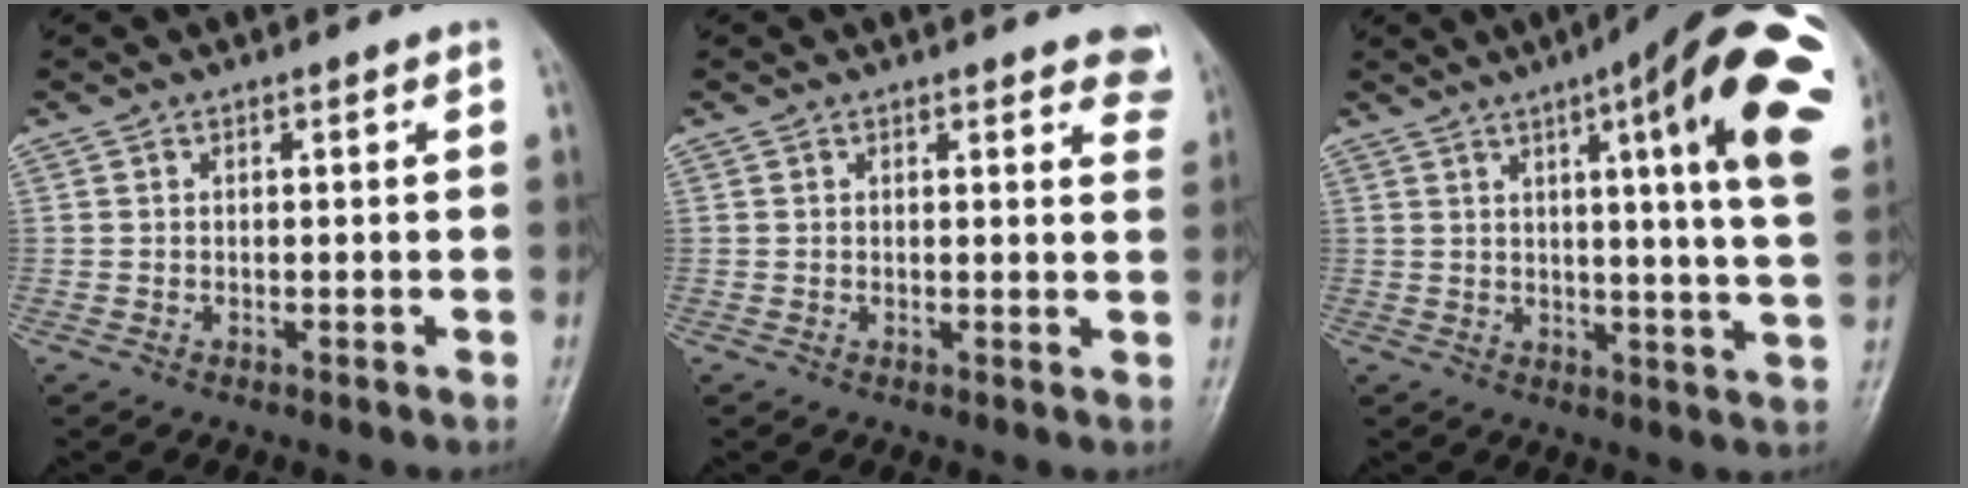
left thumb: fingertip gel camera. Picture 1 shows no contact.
{"total": 4.9, "force": [4.1, 1.6, 2.2], "torque": [0.002, -0.017, 0.030]}
{"total": 24.8, "force": [9.4, 4.0, 22.6], "torque": [-0.240, -0.013, 0.114]}